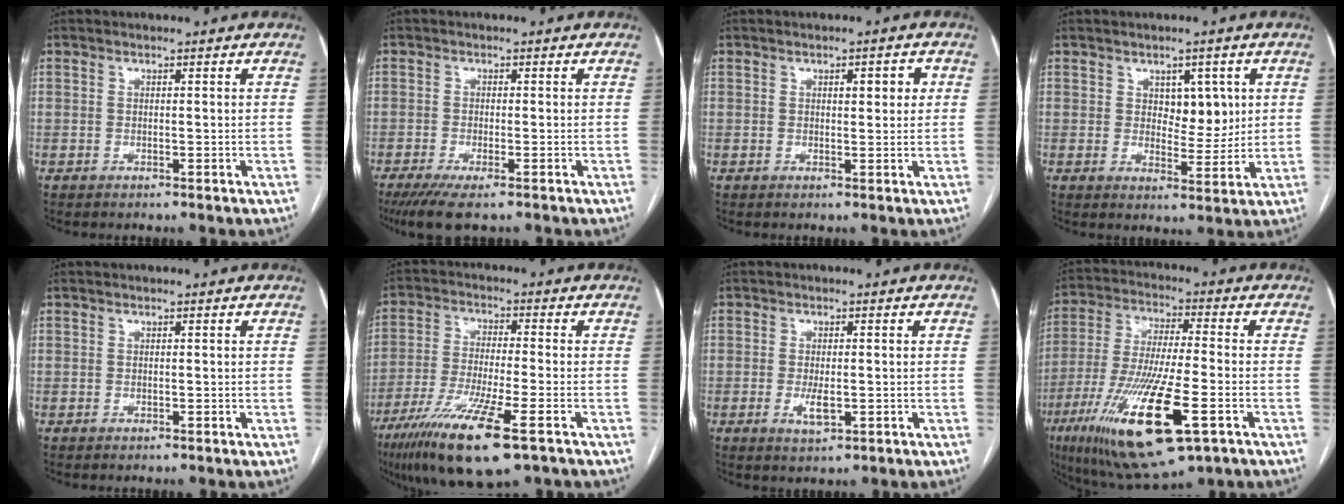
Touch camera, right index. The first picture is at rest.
{"total": 5.7, "force": [-4.1, 0.9, 3.9], "torque": [-0.058, -0.012, -0.064]}
{"total": 2.6, "force": [0.8, 0.9, 2.3], "torque": [-0.031, 0.005, 0.011]}
{"total": 5.1, "force": [1.6, 2.9, 3.8], "torque": [-0.047, 0.000, 0.029]}
{"total": 0.0}
{"total": 14.4, "force": [-8.4, 1.3, 11.6], "torque": [-0.233, -0.041, -0.149]}
{"total": 3.0, "force": [-0.7, 1.1, 2.8], "torque": [-0.053, -0.002, -0.006]}
{"total": 19.1, "force": [-8.0, 3.4, 17.1], "torque": [-0.355, -0.039, -0.133]}